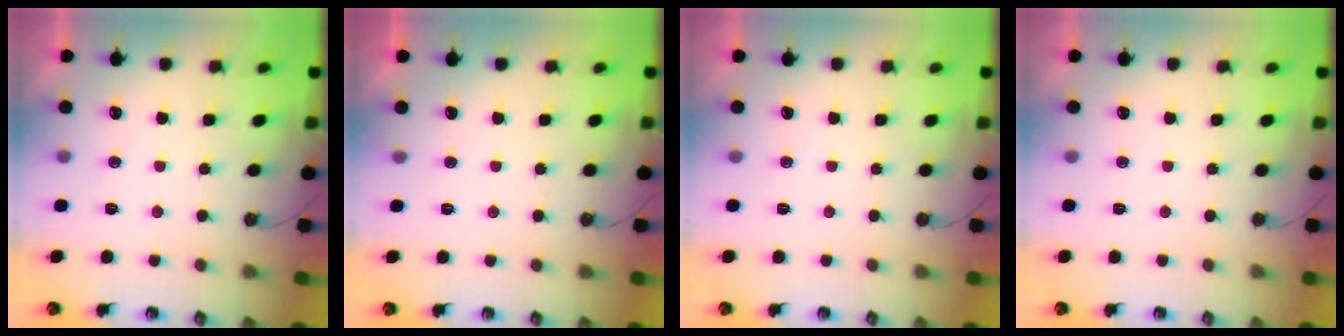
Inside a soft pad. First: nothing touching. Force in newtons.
{"total": 2.9, "press": 2.9, "slide": 0.2}
{"total": 0.0}
{"total": 0.0}